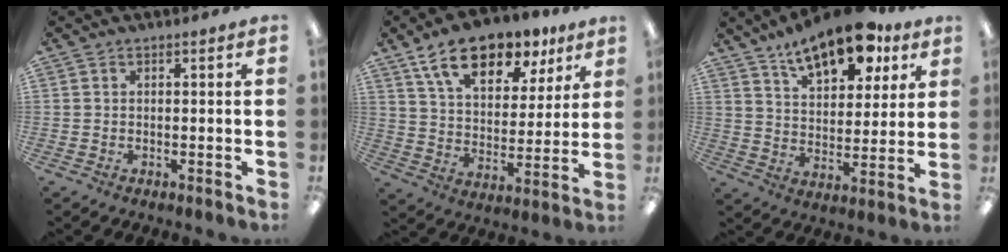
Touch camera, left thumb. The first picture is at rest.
{"total": 15.7, "force": [10.5, 8.0, 8.6], "torque": [-0.133, -0.048, 0.182]}
{"total": 15.8, "force": [11.3, 6.8, 8.7], "torque": [-0.135, -0.052, 0.193]}